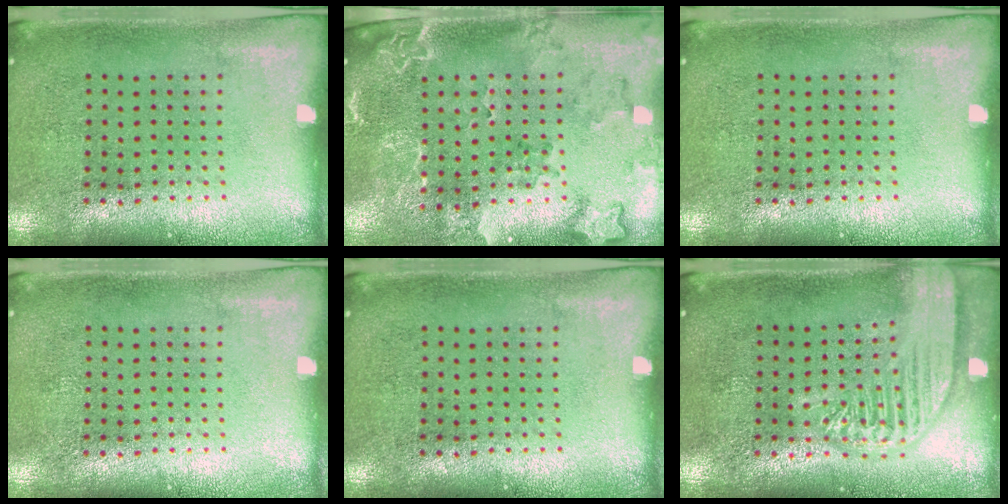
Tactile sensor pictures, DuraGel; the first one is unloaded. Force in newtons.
{"total": 2.0, "press": 1.9, "slide": 0.7}
{"total": 0.0}
{"total": 0.0}
{"total": 0.0}
{"total": 2.8, "press": 2.8, "slide": 0.3}